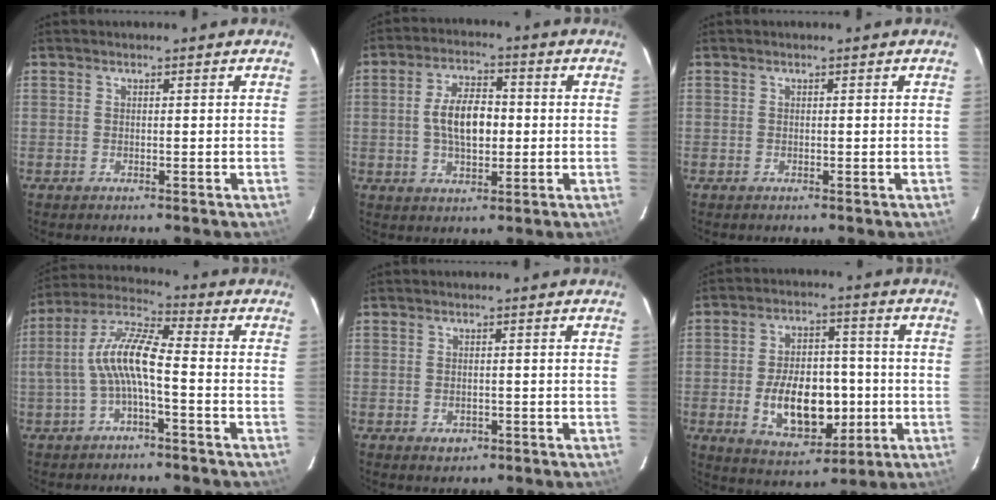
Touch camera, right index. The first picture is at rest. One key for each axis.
{"total": 8.8, "fx": -0.2, "fy": 4.5, "fz": 7.5, "tx": -0.141, "ty": 0.012, "tz": -0.002}
{"total": 0.0}
{"total": 9.2, "fx": -1.9, "fy": 2.0, "fz": 8.7, "tx": -0.192, "ty": 0.017, "tz": -0.034}
{"total": 2.1, "fx": -0.7, "fy": 1.7, "fz": 1.1, "tx": -0.020, "ty": -0.002, "tz": -0.004}
{"total": 14.4, "fx": -2.8, "fy": 8.7, "fz": 11.1, "tx": -0.208, "ty": 0.011, "tz": -0.024}